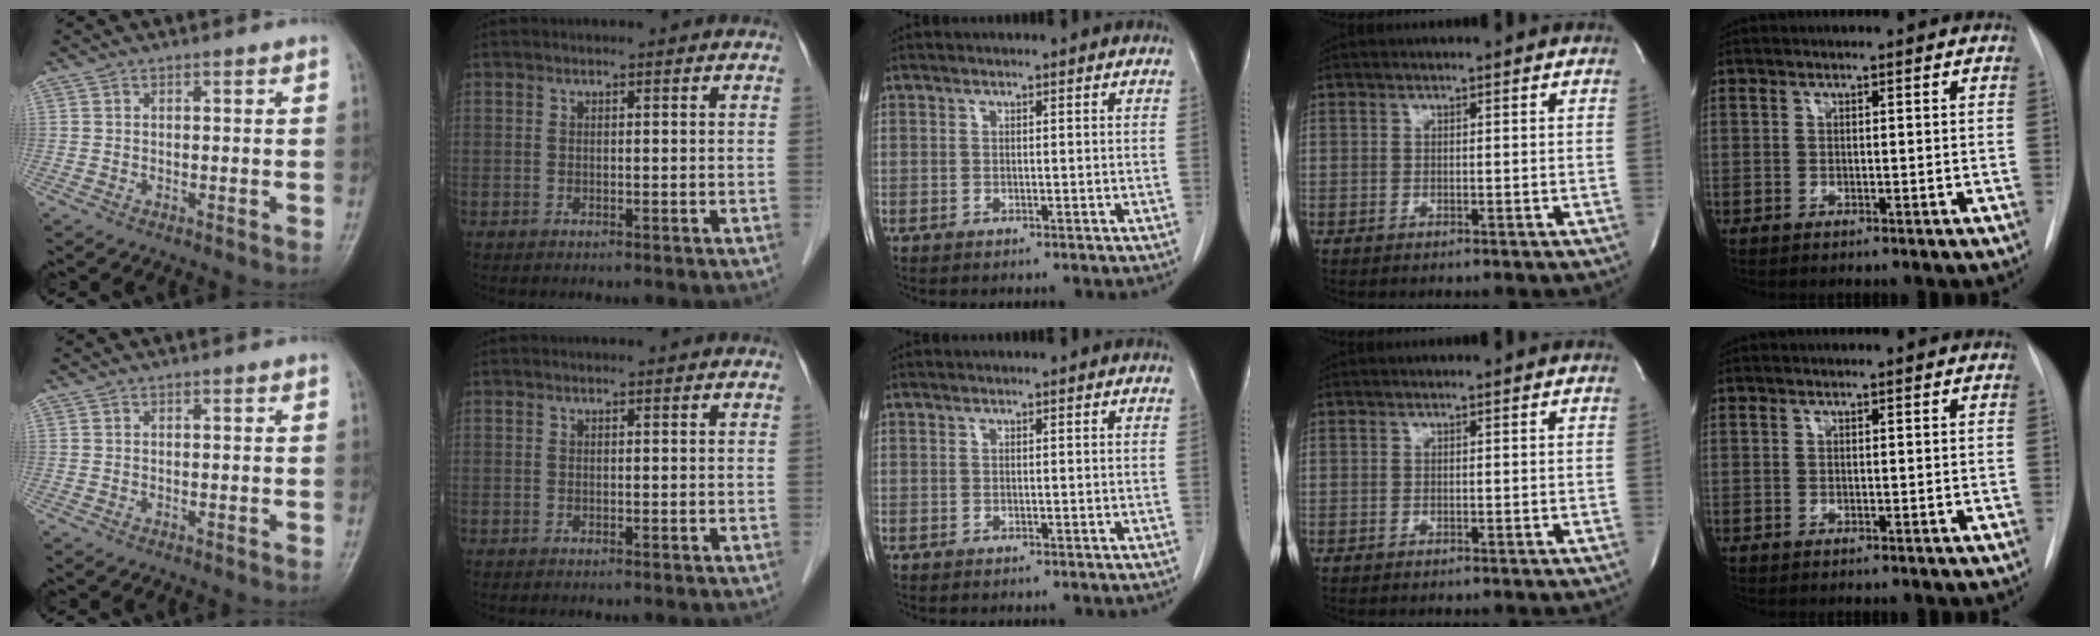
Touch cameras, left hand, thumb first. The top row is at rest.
{}